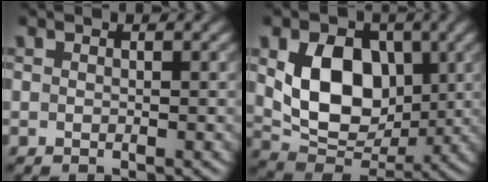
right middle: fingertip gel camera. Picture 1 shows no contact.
{"total": 9.0, "force": [1.3, 6.4, 6.2], "torque": [-0.113, -0.012, 0.025]}